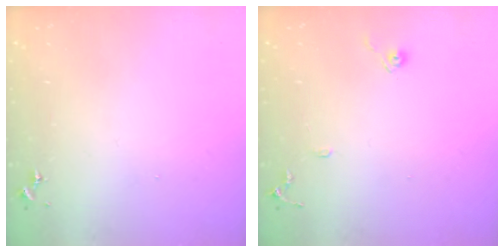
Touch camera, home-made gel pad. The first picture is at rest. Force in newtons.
{"total": 8.0, "press": 8.0, "slide": 0.8}